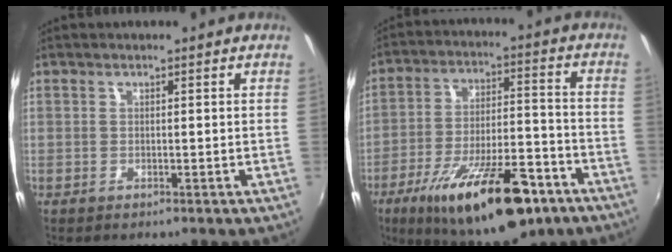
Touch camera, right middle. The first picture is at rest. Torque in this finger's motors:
{"motor_torque": [1.63, -0.51, 1.06, 0.21]}